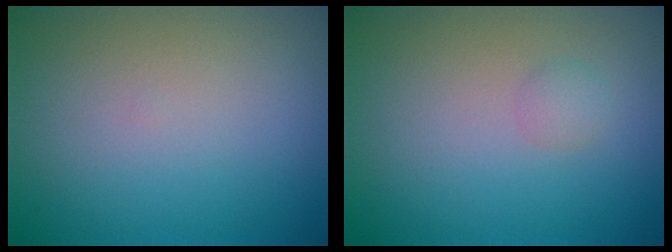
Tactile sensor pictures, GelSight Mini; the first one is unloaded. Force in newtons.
{"total": 1.0, "press": 1.0, "slide": 0.0}